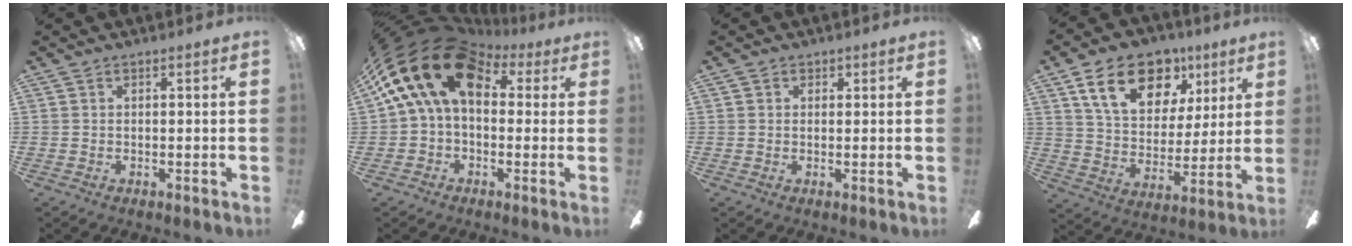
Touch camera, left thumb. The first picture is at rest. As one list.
[{"total": 19.8, "force": [6.7, 12.1, 14.2], "torque": [-0.274, -0.021, 0.115]}, {"total": 1.3, "force": [0.6, 1.2, 0.2], "torque": [0.004, 0.001, 0.008]}, {"total": 21.2, "force": [10.6, 13.7, 12.2], "torque": [-0.203, -0.028, 0.193]}]